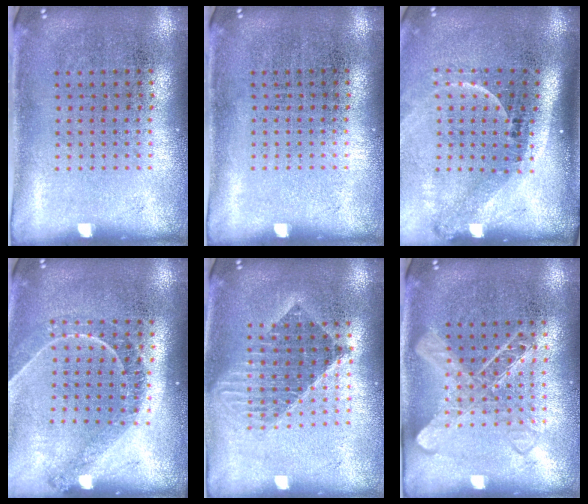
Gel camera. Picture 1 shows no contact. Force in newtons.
{"total": 0.0}
{"total": 2.3, "press": 1.5, "slide": 1.7}
{"total": 1.2, "press": 1.2, "slide": 0.2}
{"total": 1.5, "press": 1.3, "slide": 0.8}
{"total": 1.4, "press": 1.4, "slide": 0.3}